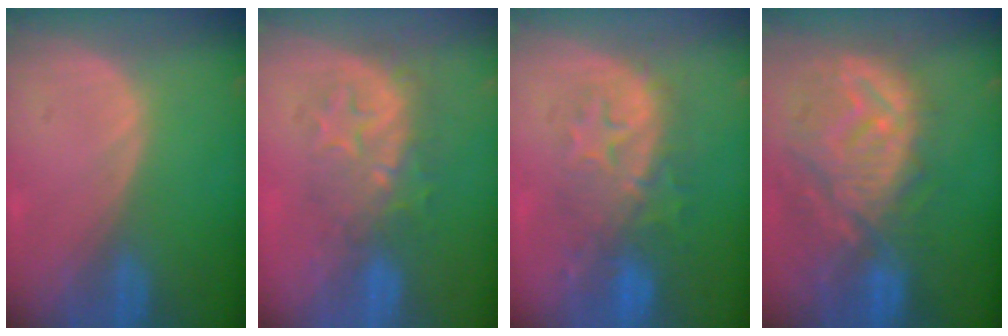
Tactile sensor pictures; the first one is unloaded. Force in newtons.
{"total": 8.4, "press": 7.5, "slide": 3.7}
{"total": 9.1, "press": 8.6, "slide": 3.0}
{"total": 12.4, "press": 11.0, "slide": 5.6}